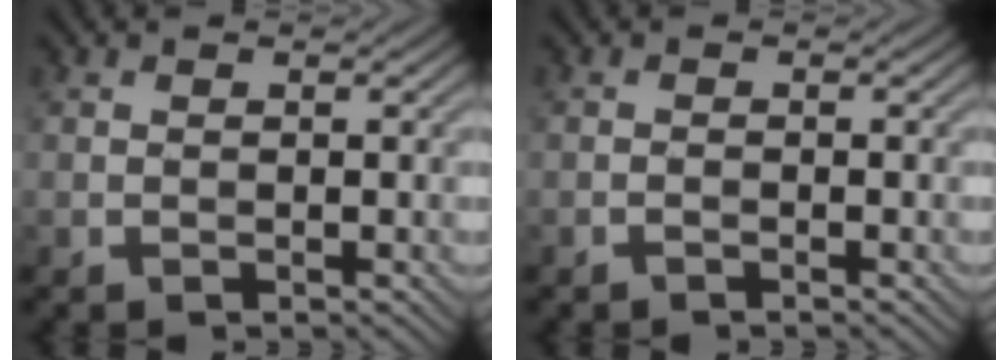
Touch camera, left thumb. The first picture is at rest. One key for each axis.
{"total": 0.7, "fx": -0.6, "fy": -0.3, "fz": 0.1, "tx": -0.004, "ty": 0.005, "tz": -0.010}